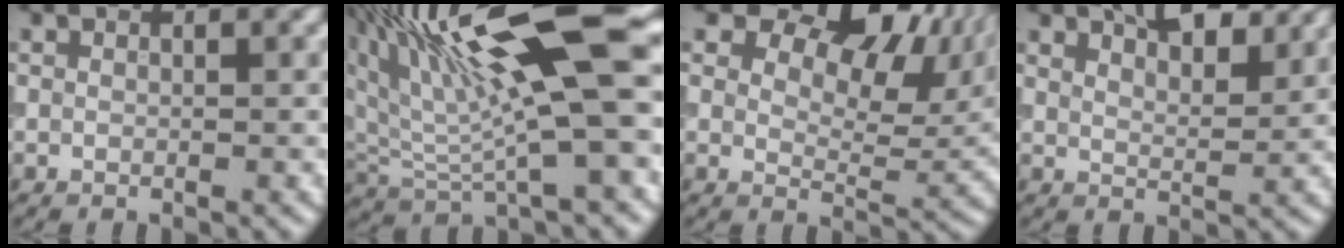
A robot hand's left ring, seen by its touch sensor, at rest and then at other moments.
{"total": 11.8, "force": [3.9, 3.1, 10.8], "torque": [-0.186, 0.008, 0.070]}
{"total": 12.6, "force": [7.4, 6.8, 7.6], "torque": [-0.090, 0.011, 0.108]}
{"total": 5.0, "force": [3.8, 1.8, 2.6], "torque": [-0.031, 0.012, 0.049]}